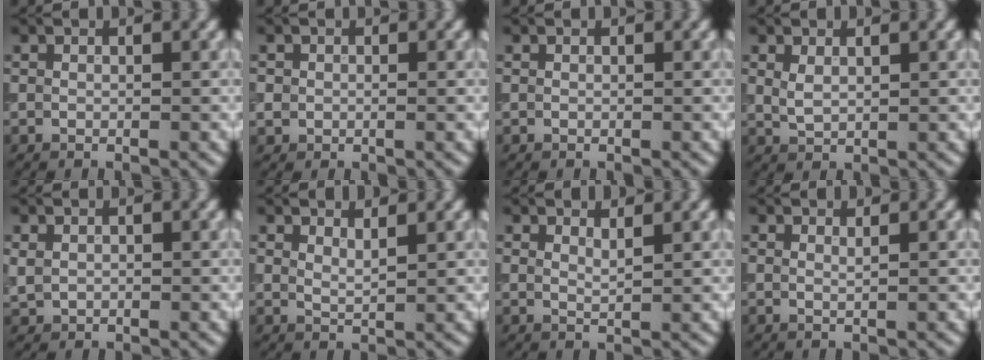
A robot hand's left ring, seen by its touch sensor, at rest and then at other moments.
{"total": 1.1, "force": [0.0, 1.0, 0.5], "torque": [-0.002, -0.003, -0.003]}
{"total": 0.0}
{"total": 1.5, "force": [0.7, 0.7, 1.1], "torque": [-0.027, -0.002, 0.019]}
{"total": 1.2, "force": [0.2, 0.9, 0.6], "torque": [-0.012, -0.001, 0.007]}
{"total": 1.7, "force": [1.3, 0.4, 0.9], "torque": [-0.014, 0.000, 0.022]}
{"total": 1.3, "force": [1.1, 0.3, 0.7], "torque": [-0.011, 0.000, 0.017]}
{"total": 0.6, "force": [0.4, 0.1, 0.5], "torque": [-0.002, -0.002, 0.006]}